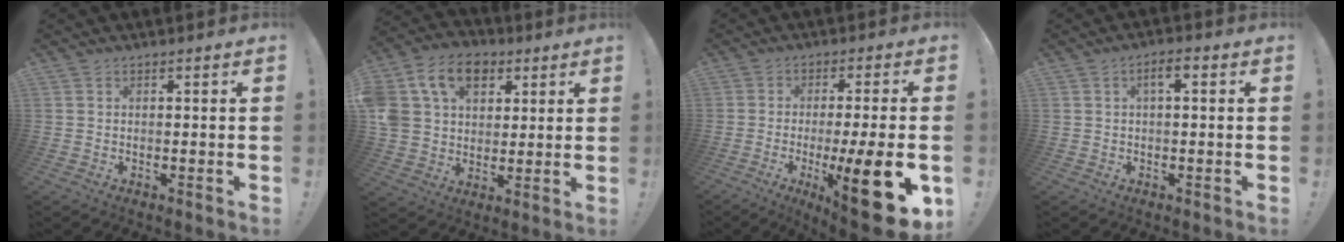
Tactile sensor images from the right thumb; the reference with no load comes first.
{"total": 17.3, "force": [7.4, 12.5, 9.4], "torque": [-0.162, -0.019, 0.144]}
{"total": 18.3, "force": [-6.0, 2.5, 17.2], "torque": [-0.256, 0.016, -0.081]}
{"total": 3.2, "force": [0.3, 0.8, 3.1], "torque": [-0.050, 0.003, 0.001]}